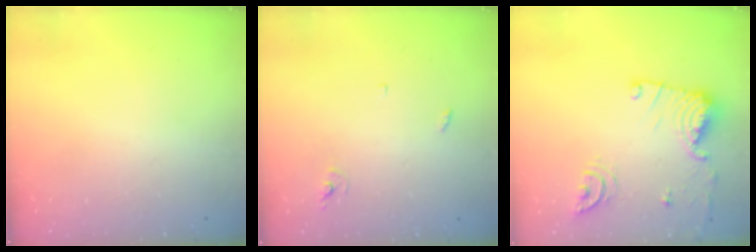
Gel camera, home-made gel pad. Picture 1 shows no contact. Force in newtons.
{"total": 2.4, "press": 2.4, "slide": 0.1}
{"total": 14.2, "press": 14.2, "slide": 1.4}